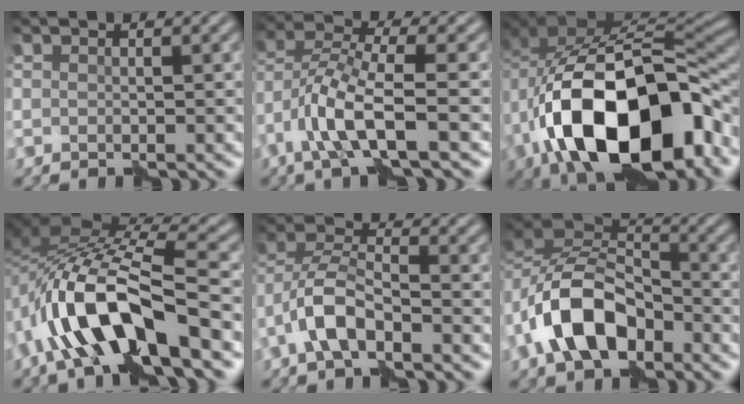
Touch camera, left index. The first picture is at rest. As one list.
[{"total": 6.2, "force": [-2.8, 1.8, 5.3], "torque": [-0.115, 0.002, -0.060]}, {"total": 16.6, "force": [-5.9, 9.3, 12.5], "torque": [-0.196, -0.018, -0.101]}, {"total": 10.8, "force": [-5.1, 4.0, 8.7], "torque": [-0.172, 0.013, -0.097]}, {"total": 4.9, "force": [-2.7, 2.0, 3.5], "torque": [-0.075, 0.011, -0.060]}, {"total": 8.5, "force": [-3.9, 5.1, 5.5], "torque": [-0.102, 0.013, -0.082]}]